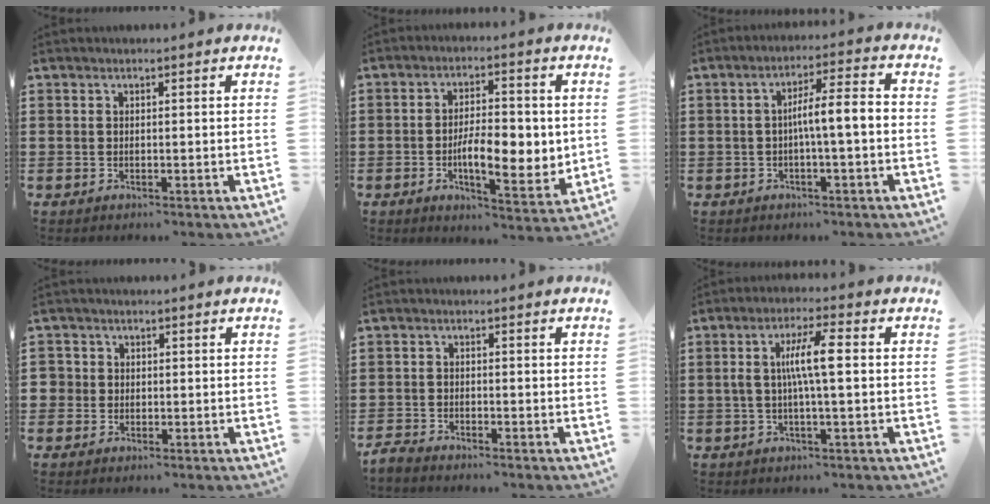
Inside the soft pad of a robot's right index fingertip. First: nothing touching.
{"total": 8.6, "force": [-1.1, 3.7, 7.7], "torque": [-0.110, 0.000, -0.022]}
{"total": 5.3, "force": [-0.8, 0.7, 5.2], "torque": [-0.096, 0.005, -0.020]}
{"total": 2.1, "force": [-0.2, 2.1, 0.2], "torque": [-0.013, 0.009, -0.006]}
{"total": 2.0, "force": [-2.0, 0.3, 0.0], "torque": [-0.006, 0.004, -0.044]}
{"total": 6.6, "force": [0.3, 1.1, 6.5], "torque": [-0.122, 0.005, 0.000]}